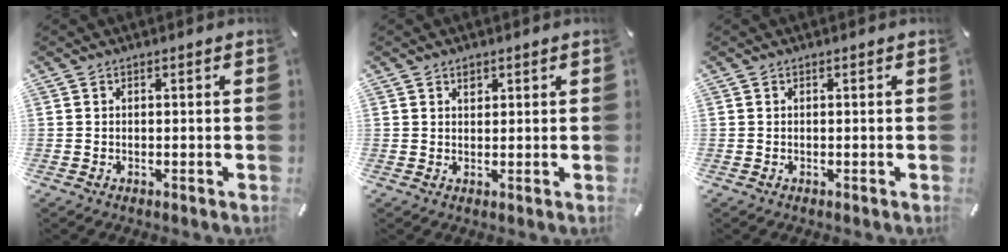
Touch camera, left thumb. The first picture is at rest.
{"total": 1.4, "force": [0.9, 1.0, 0.5], "torque": [0.006, -0.006, 0.013]}
{"total": 0.0}